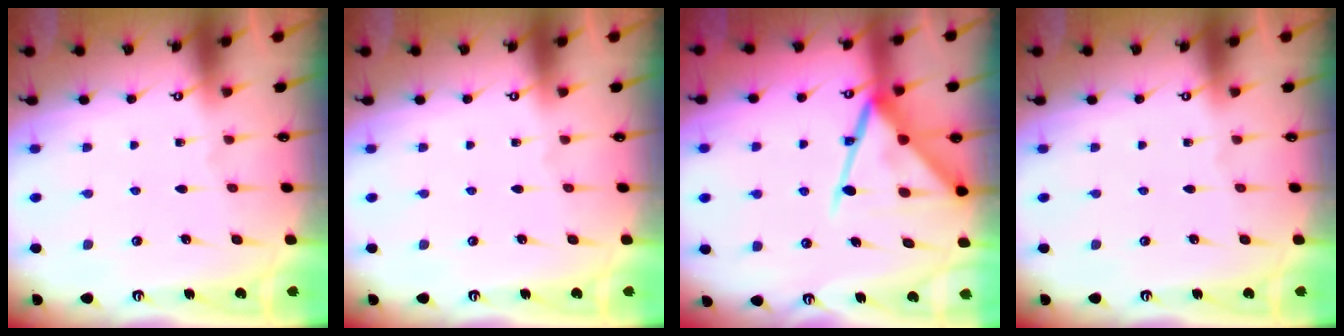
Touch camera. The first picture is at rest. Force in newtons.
{"total": 0.0}
{"total": 16.5, "press": 16.5, "slide": 1.6}
{"total": 0.0}